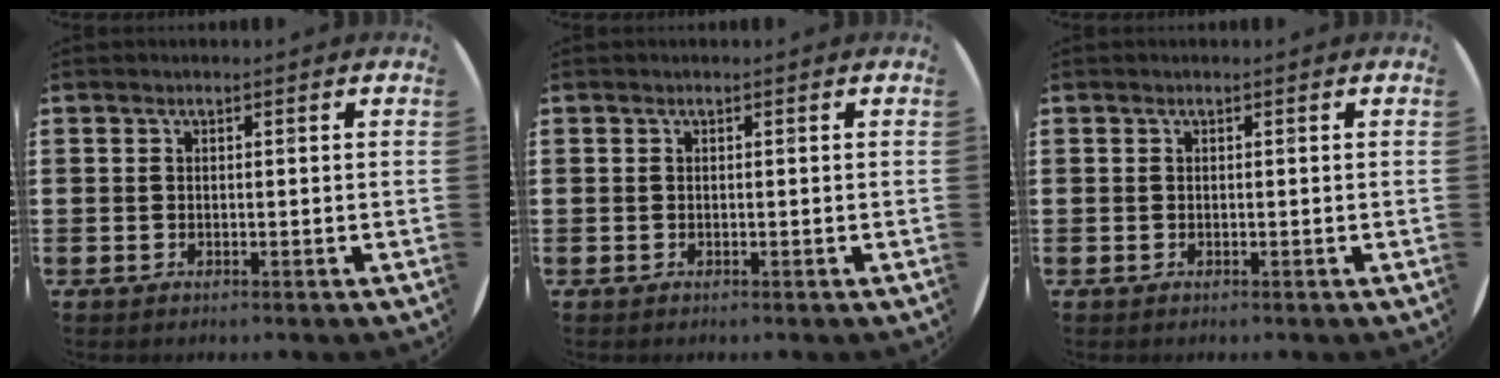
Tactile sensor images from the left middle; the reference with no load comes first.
{"total": 0.0}
{"total": 0.0}